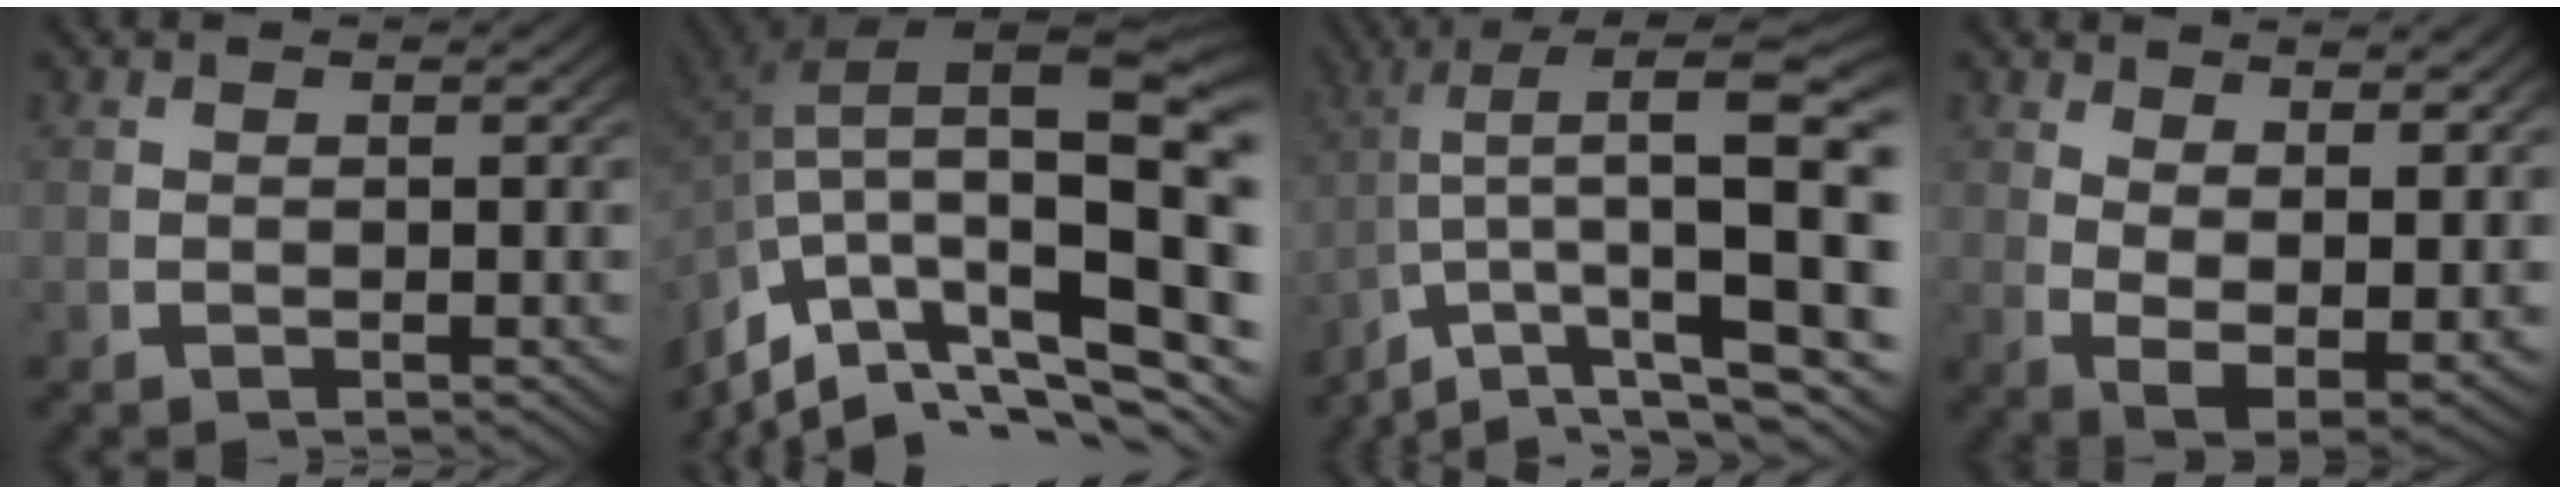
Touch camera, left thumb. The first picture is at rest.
{"total": 19.6, "force": [-1.9, 11.8, 15.5], "torque": [-0.263, -0.064, 0.004]}
{"total": 11.5, "force": [0.4, 4.8, 10.5], "torque": [-0.152, -0.009, 0.020]}
{"total": 8.8, "force": [-0.9, 6.1, 6.2], "torque": [-0.126, -0.058, 0.011]}